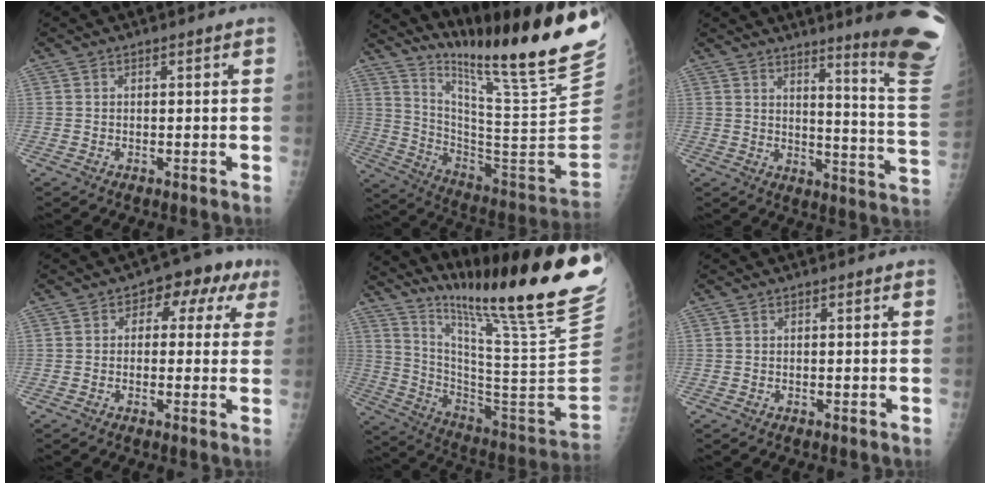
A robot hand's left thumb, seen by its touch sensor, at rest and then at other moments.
{"total": 28.5, "force": [21.3, 1.4, 18.8], "torque": [-0.277, -0.146, 0.325]}
{"total": 18.2, "force": [13.2, 0.4, 12.5], "torque": [-0.137, -0.124, 0.162]}
{"total": 7.6, "force": [2.5, 5.1, 5.1], "torque": [-0.013, 0.015, 0.018]}
{"total": 30.8, "force": [21.2, 2.0, 22.3], "torque": [-0.330, -0.123, 0.329]}
{"total": 0.0}